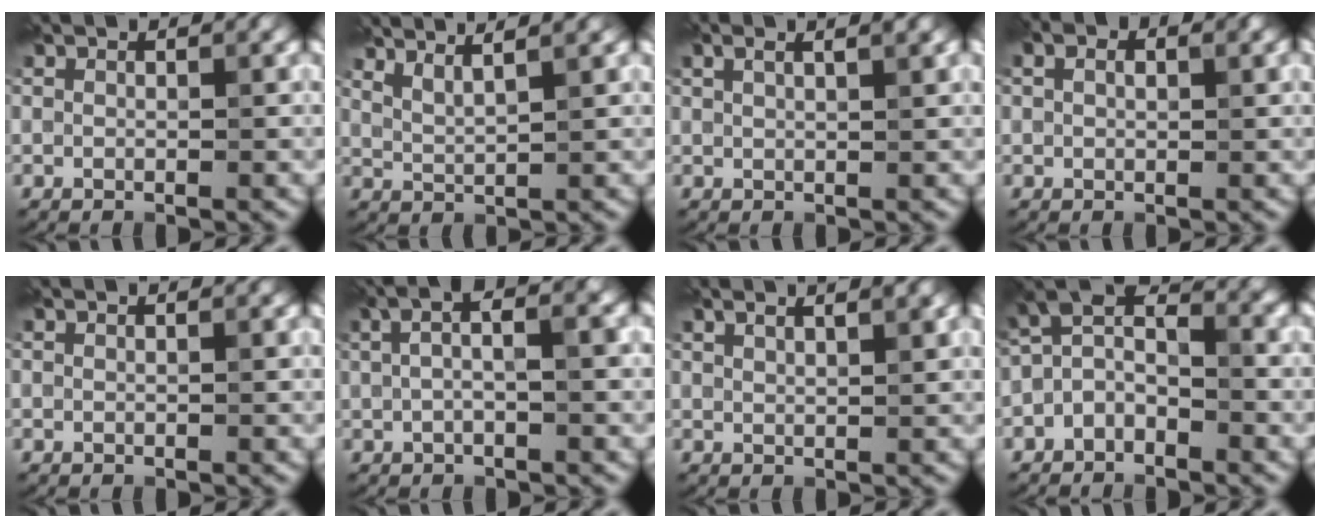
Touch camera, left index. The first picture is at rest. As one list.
[{"total": 3.9, "force": [3.1, 0.9, 2.1], "torque": [-0.021, 0.015, 0.040]}, {"total": 3.1, "force": [1.8, 1.2, 2.3], "torque": [-0.017, 0.008, 0.007]}, {"total": 3.6, "force": [1.5, 2.3, 2.4], "torque": [-0.030, 0.014, 0.003]}, {"total": 0.0}, {"total": 4.4, "force": [1.0, 1.5, 4.0], "torque": [-0.071, 0.020, 0.007]}, {"total": 3.0, "force": [2.0, 1.0, 2.0], "torque": [-0.008, 0.008, 0.011]}, {"total": 3.7, "force": [-1.5, 2.0, 2.7], "torque": [-0.048, 0.014, -0.041]}]